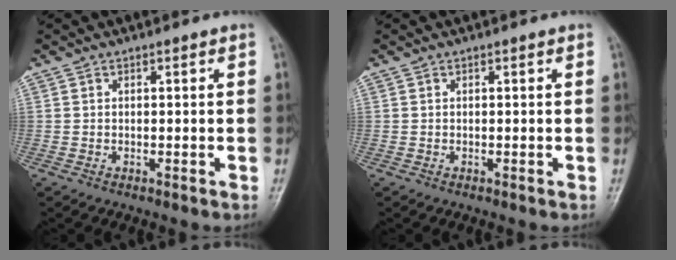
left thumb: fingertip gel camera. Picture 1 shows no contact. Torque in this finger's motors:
{"motor_torque": [0.00, 0.00, -0.10, 0.10, 0.00]}